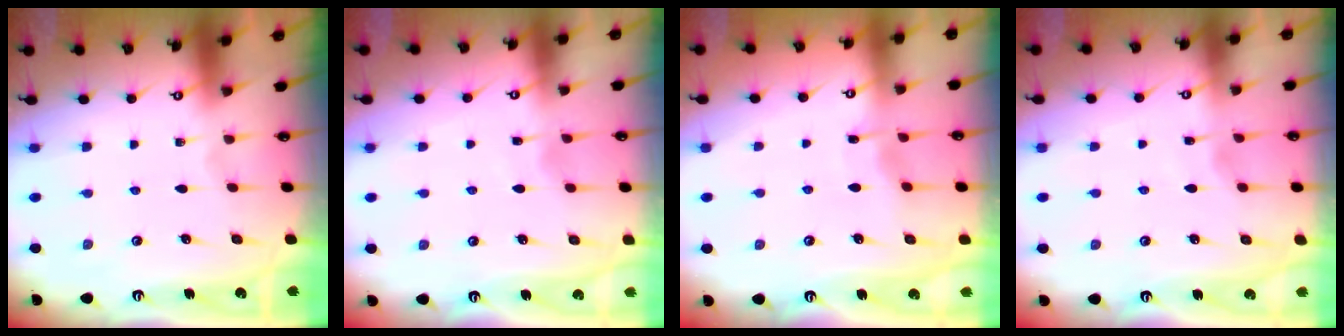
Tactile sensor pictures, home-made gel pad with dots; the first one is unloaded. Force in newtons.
{"total": 3.8, "press": 3.7, "slide": 0.5}
{"total": 4.3, "press": 4.2, "slide": 0.3}
{"total": 2.3, "press": 2.3, "slide": 0.3}